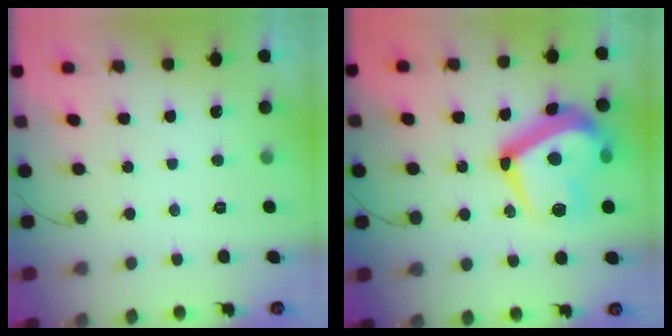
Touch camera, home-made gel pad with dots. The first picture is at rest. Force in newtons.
{"total": 20.8, "press": 20.8, "slide": 0.9}